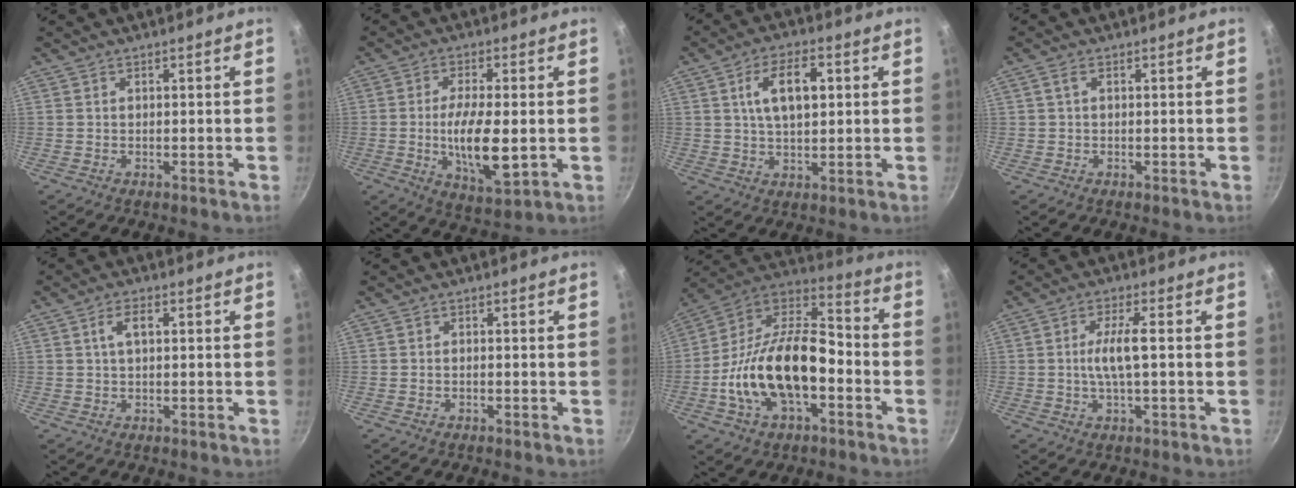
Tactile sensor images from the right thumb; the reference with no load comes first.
{"total": 11.9, "force": [-1.2, 4.1, 11.1], "torque": [-0.202, -0.007, -0.015]}
{"total": 9.5, "force": [2.3, 4.8, 7.8], "torque": [-0.123, 0.005, 0.037]}
{"total": 1.3, "force": [0.3, 0.7, 1.1], "torque": [-0.023, 0.006, 0.005]}
{"total": 3.4, "force": [0.8, 1.7, 2.8], "torque": [-0.047, 0.009, 0.016]}
{"total": 0.6, "force": [-0.3, 0.3, 0.4], "torque": [-0.009, 0.005, -0.007]}
{"total": 23.2, "force": [-5.5, 12.6, 18.6], "torque": [-0.328, 0.053, -0.115]}
{"total": 5.8, "force": [-0.1, 1.2, 5.7], "torque": [-0.119, 0.010, -0.002]}